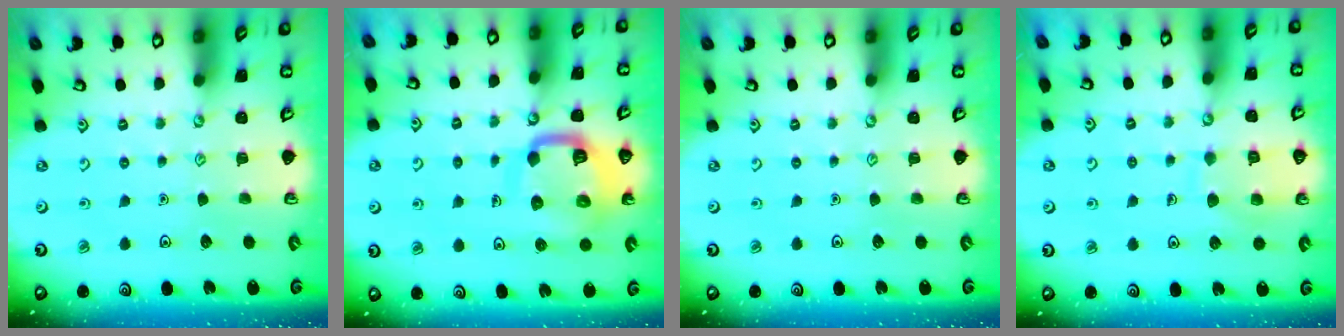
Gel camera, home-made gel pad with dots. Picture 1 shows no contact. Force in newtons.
{"total": 11.4, "press": 11.4, "slide": 1.2}
{"total": 0.0}
{"total": 9.1, "press": 9.1, "slide": 0.7}